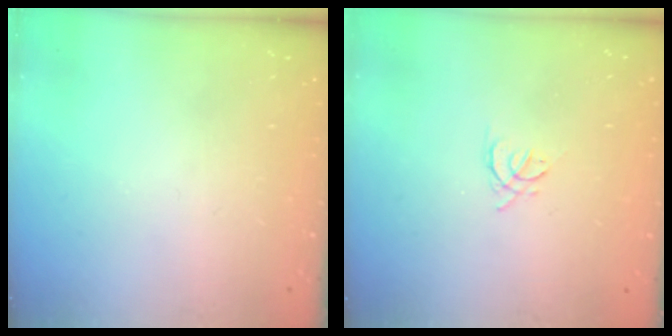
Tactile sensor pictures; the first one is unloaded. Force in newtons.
{"total": 2.4, "press": 2.3, "slide": 0.6}